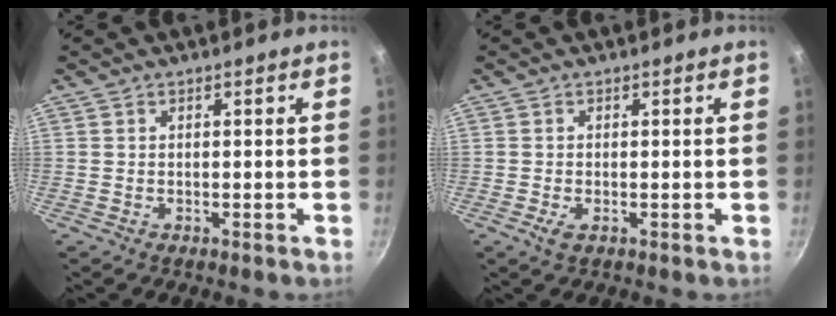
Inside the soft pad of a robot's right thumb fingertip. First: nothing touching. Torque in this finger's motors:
{"motor_torque": [0.13, -0.01, -0.07, -0.07, 0.02]}